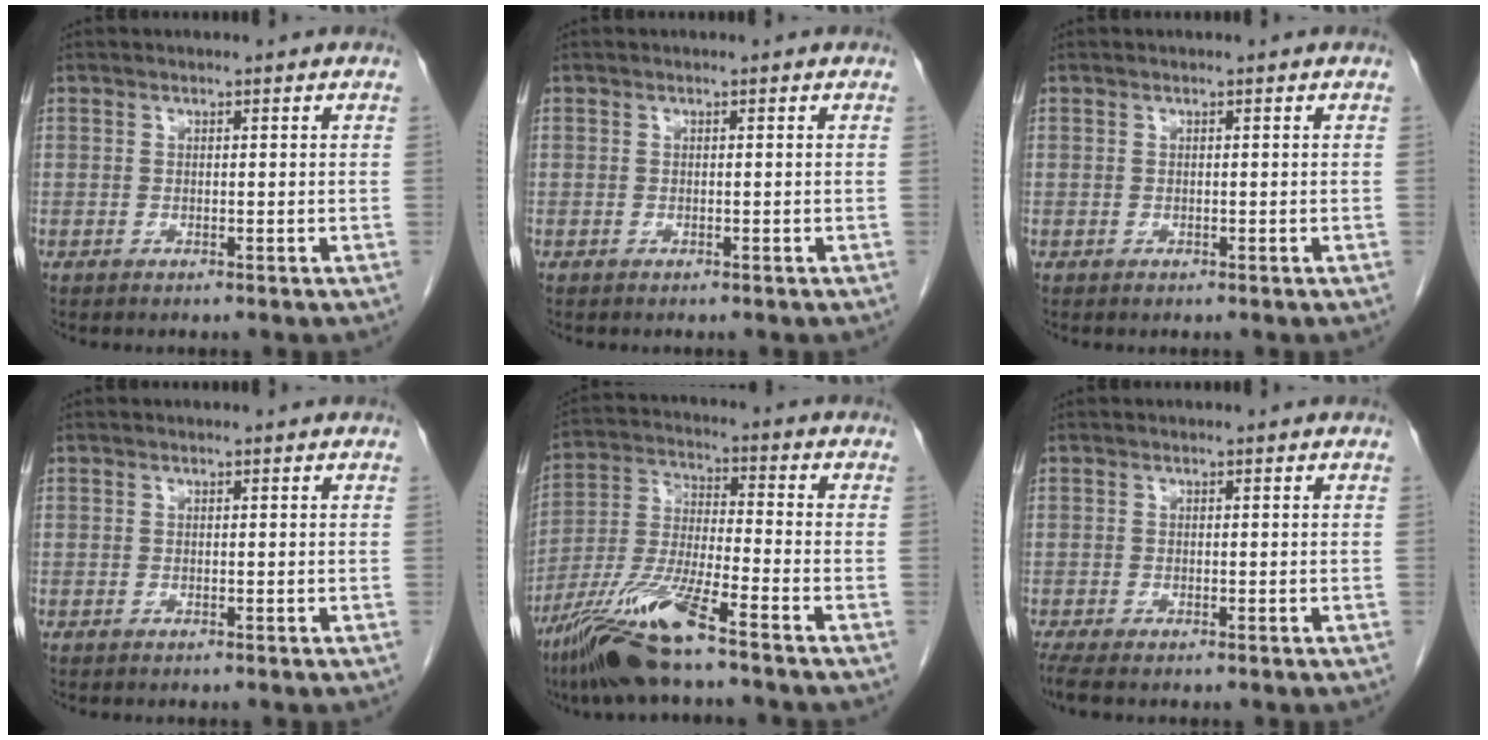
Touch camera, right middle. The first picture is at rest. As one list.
[{"total": 0.0}, {"total": 0.0}, {"total": 0.0}, {"total": 13.1, "force": [-9.0, 0.5, 9.5], "torque": [-0.200, -0.024, -0.171]}, {"total": 2.3, "force": [-1.7, 0.7, 1.4], "torque": [-0.031, -0.010, -0.030]}]